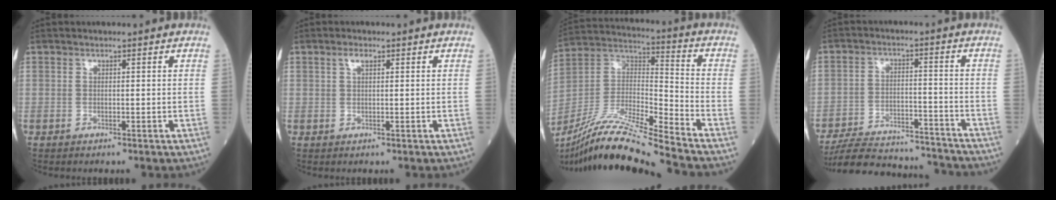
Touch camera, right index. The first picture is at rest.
{"total": 1.4, "force": [0.7, 0.5, 1.1], "torque": [-0.024, 0.006, 0.014]}
{"total": 18.7, "force": [-16.5, -1.3, 8.9], "torque": [-0.188, -0.003, -0.305]}
{"total": 16.5, "force": [-15.7, 2.9, 3.9], "torque": [-0.078, 0.009, -0.232]}